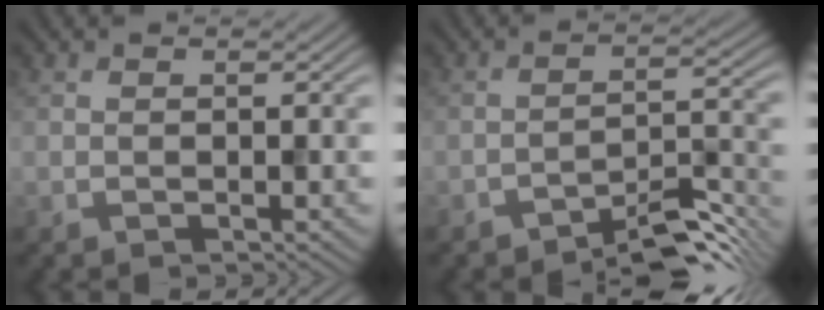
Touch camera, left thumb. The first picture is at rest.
{"total": 5.9, "force": [-4.7, 1.3, 3.4], "torque": [-0.045, 0.011, -0.075]}